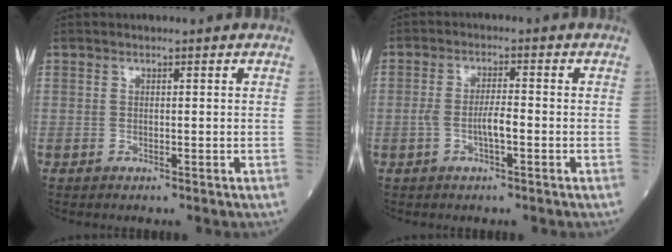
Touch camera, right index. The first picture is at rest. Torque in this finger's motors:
{"motor_torque": [0.82, -0.14, 0.36, 0.11]}